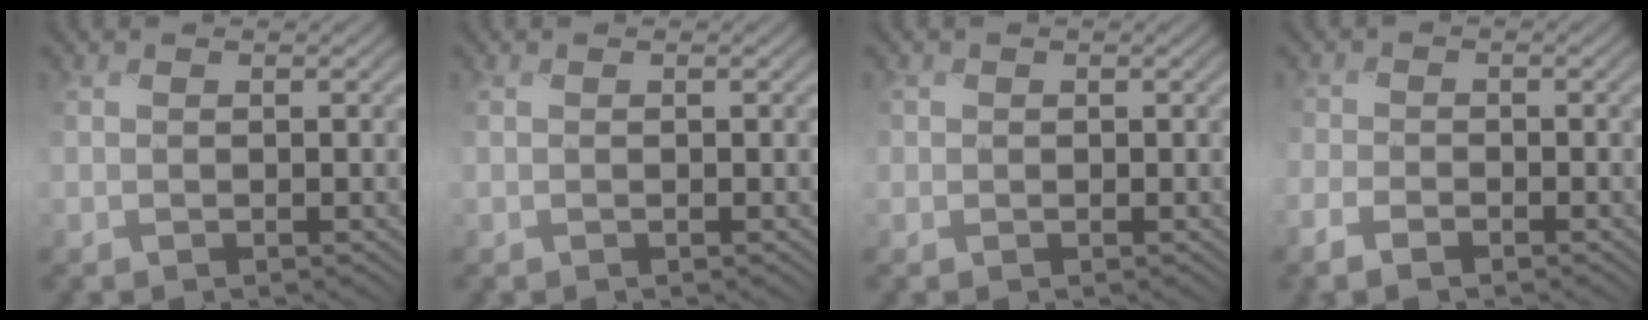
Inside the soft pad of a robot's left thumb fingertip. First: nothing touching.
{"total": 0.0}
{"total": 1.1, "force": [0.2, 1.1, 0.1], "torque": [-0.001, -0.003, 0.000]}
{"total": 3.4, "force": [-2.4, 1.6, 1.8], "torque": [-0.042, -0.008, -0.053]}